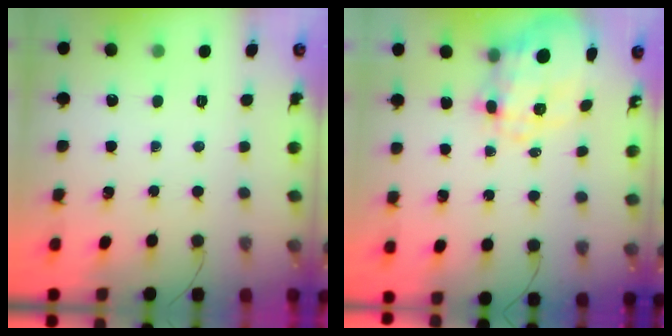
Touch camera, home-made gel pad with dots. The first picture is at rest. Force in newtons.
{"total": 11.2, "press": 11.0, "slide": 1.9}